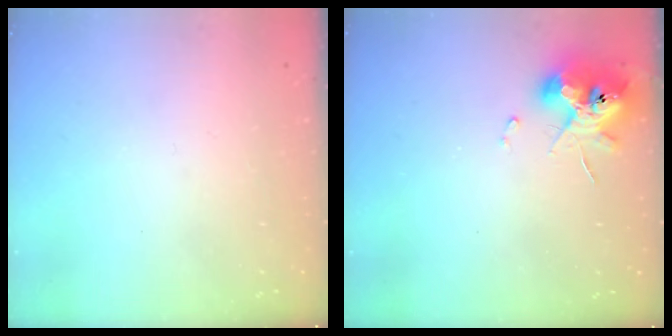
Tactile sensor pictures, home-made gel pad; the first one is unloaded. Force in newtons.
{"total": 11.6, "press": 11.5, "slide": 1.3}